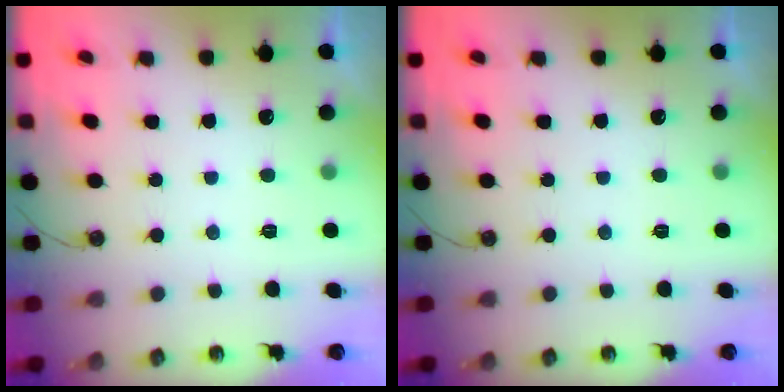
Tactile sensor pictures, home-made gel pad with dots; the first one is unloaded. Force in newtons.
{"total": 0.0}